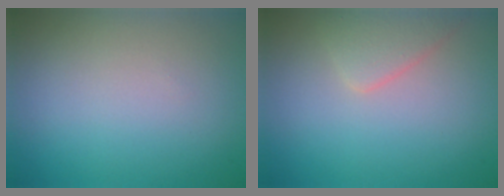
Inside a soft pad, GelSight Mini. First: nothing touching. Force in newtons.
{"total": 2.3, "press": 2.3, "slide": 0.1}